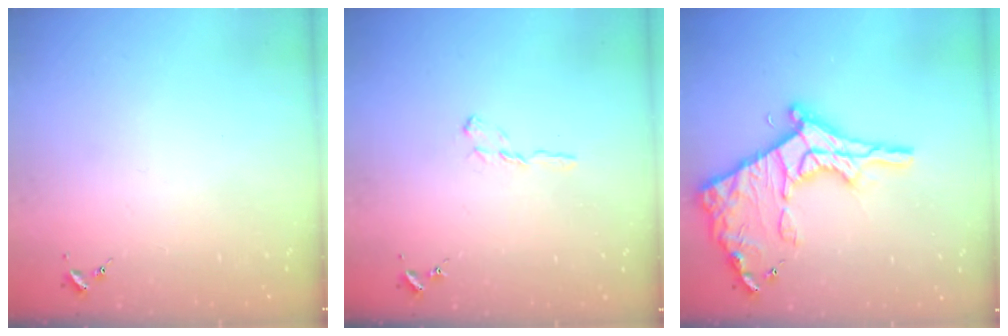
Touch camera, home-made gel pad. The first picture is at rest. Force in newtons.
{"total": 5.5, "press": 5.5, "slide": 0.6}
{"total": 21.0, "press": 20.9, "slide": 1.8}